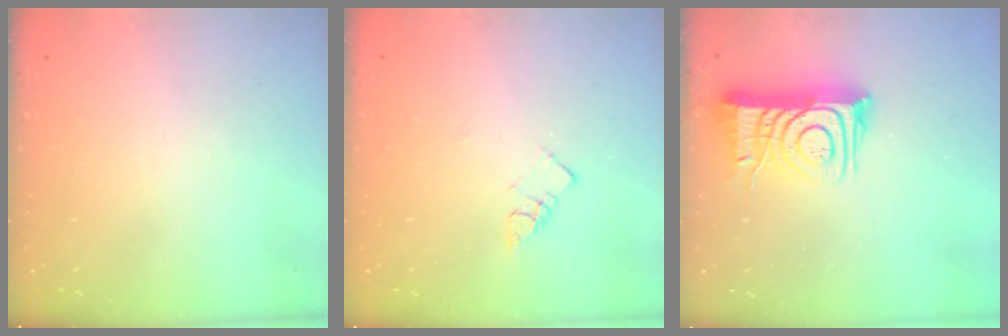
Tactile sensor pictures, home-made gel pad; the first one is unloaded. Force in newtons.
{"total": 3.6, "press": 3.6, "slide": 0.3}
{"total": 14.3, "press": 14.2, "slide": 1.6}